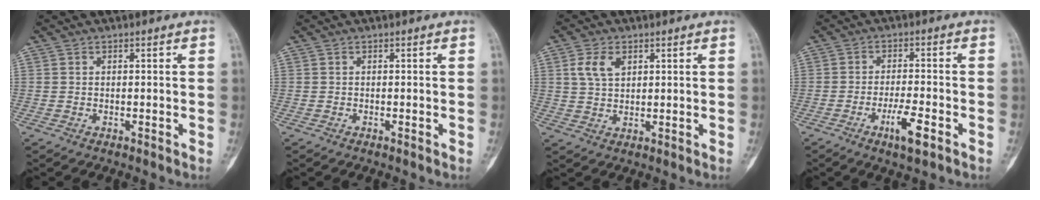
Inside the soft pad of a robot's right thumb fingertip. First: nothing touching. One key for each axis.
{"total": 0.0}
{"total": 5.0, "fx": 2.0, "fy": 3.1, "fz": 3.3, "tx": -0.057, "ty": -0.002, "tz": 0.041}
{"total": 6.1, "fx": -2.9, "fy": 1.4, "fz": 5.1, "tx": -0.092, "ty": 0.009, "tz": -0.048}